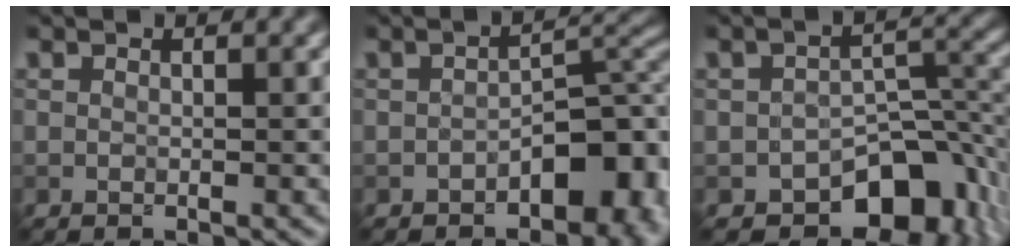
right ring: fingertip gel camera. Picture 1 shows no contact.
{"total": 7.1, "force": [-2.8, 3.8, 5.3], "torque": [-0.045, 0.014, -0.047]}
{"total": 8.5, "force": [-5.0, 4.7, 5.1], "torque": [-0.049, -0.009, -0.077]}